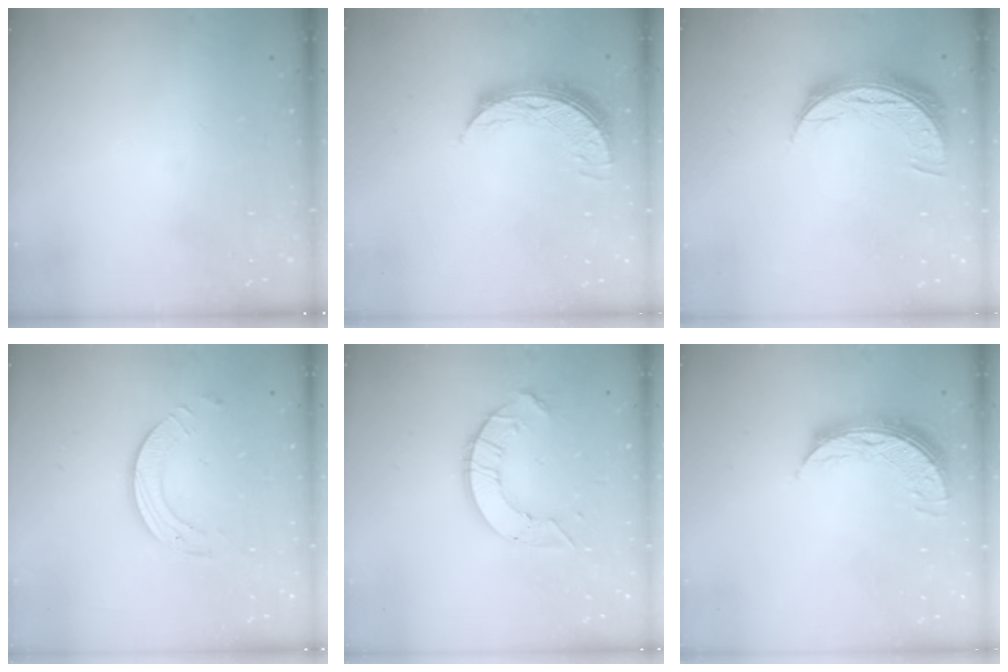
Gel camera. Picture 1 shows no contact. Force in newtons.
{"total": 8.7, "press": 8.6, "slide": 0.9}
{"total": 10.1, "press": 10.1, "slide": 0.7}
{"total": 6.9, "press": 6.9, "slide": 0.7}
{"total": 8.4, "press": 8.4, "slide": 0.6}
{"total": 8.7, "press": 8.6, "slide": 0.9}